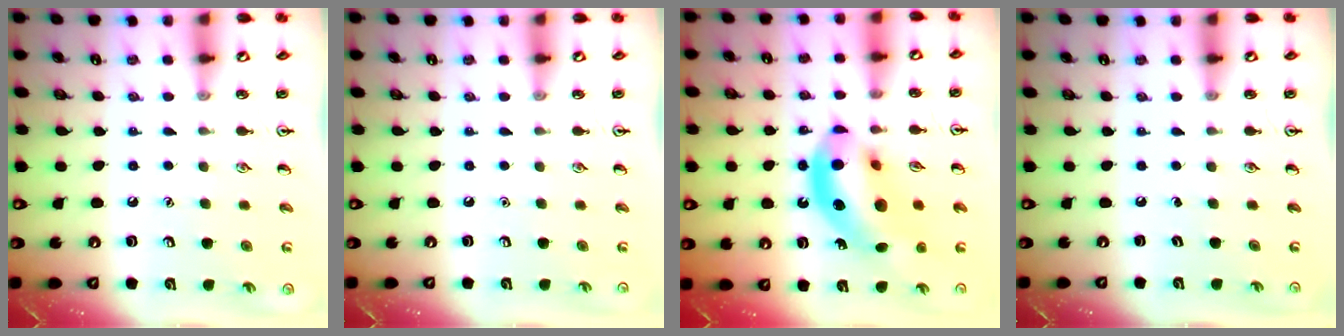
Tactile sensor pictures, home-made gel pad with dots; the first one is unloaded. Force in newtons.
{"total": 0.0}
{"total": 15.2, "press": 14.6, "slide": 4.2}
{"total": 0.0}